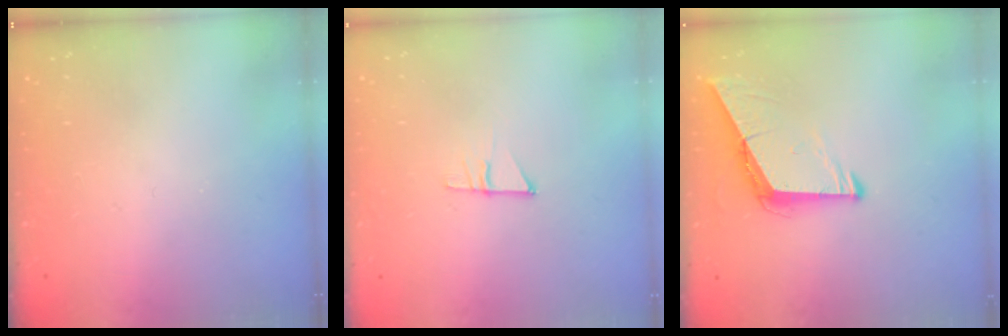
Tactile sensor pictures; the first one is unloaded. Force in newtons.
{"total": 7.0, "press": 7.0, "slide": 0.5}
{"total": 8.6, "press": 8.5, "slide": 0.8}